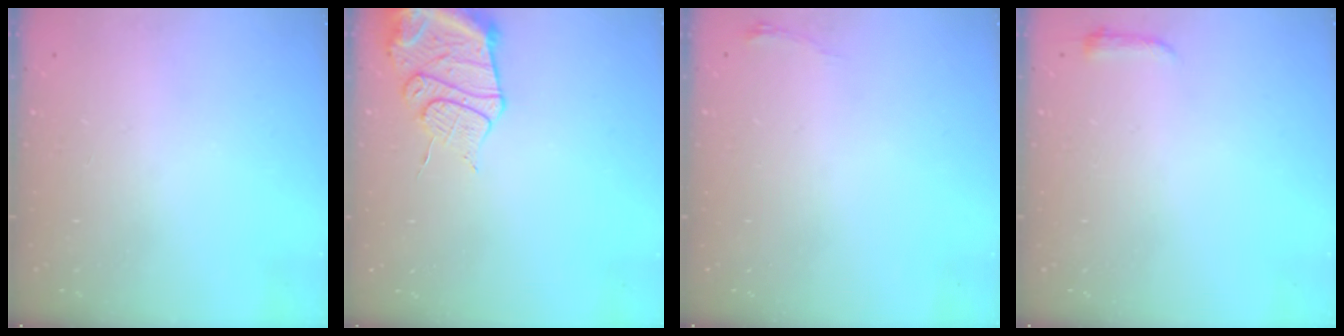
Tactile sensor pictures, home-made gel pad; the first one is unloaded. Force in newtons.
{"total": 13.1, "press": 13.0, "slide": 1.6}
{"total": 3.4, "press": 3.4, "slide": 0.5}
{"total": 3.0, "press": 2.9, "slide": 0.6}